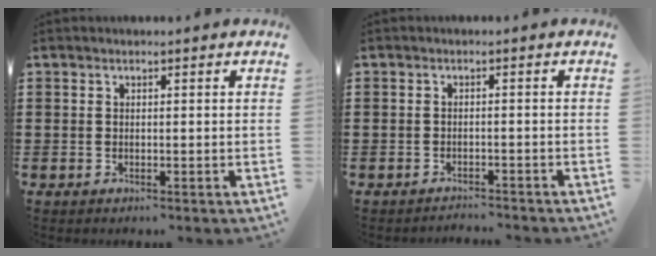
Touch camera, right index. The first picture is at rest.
{"total": 1.6, "force": [-1.6, 0.0, -0.1], "torque": [-0.004, 0.002, -0.034]}